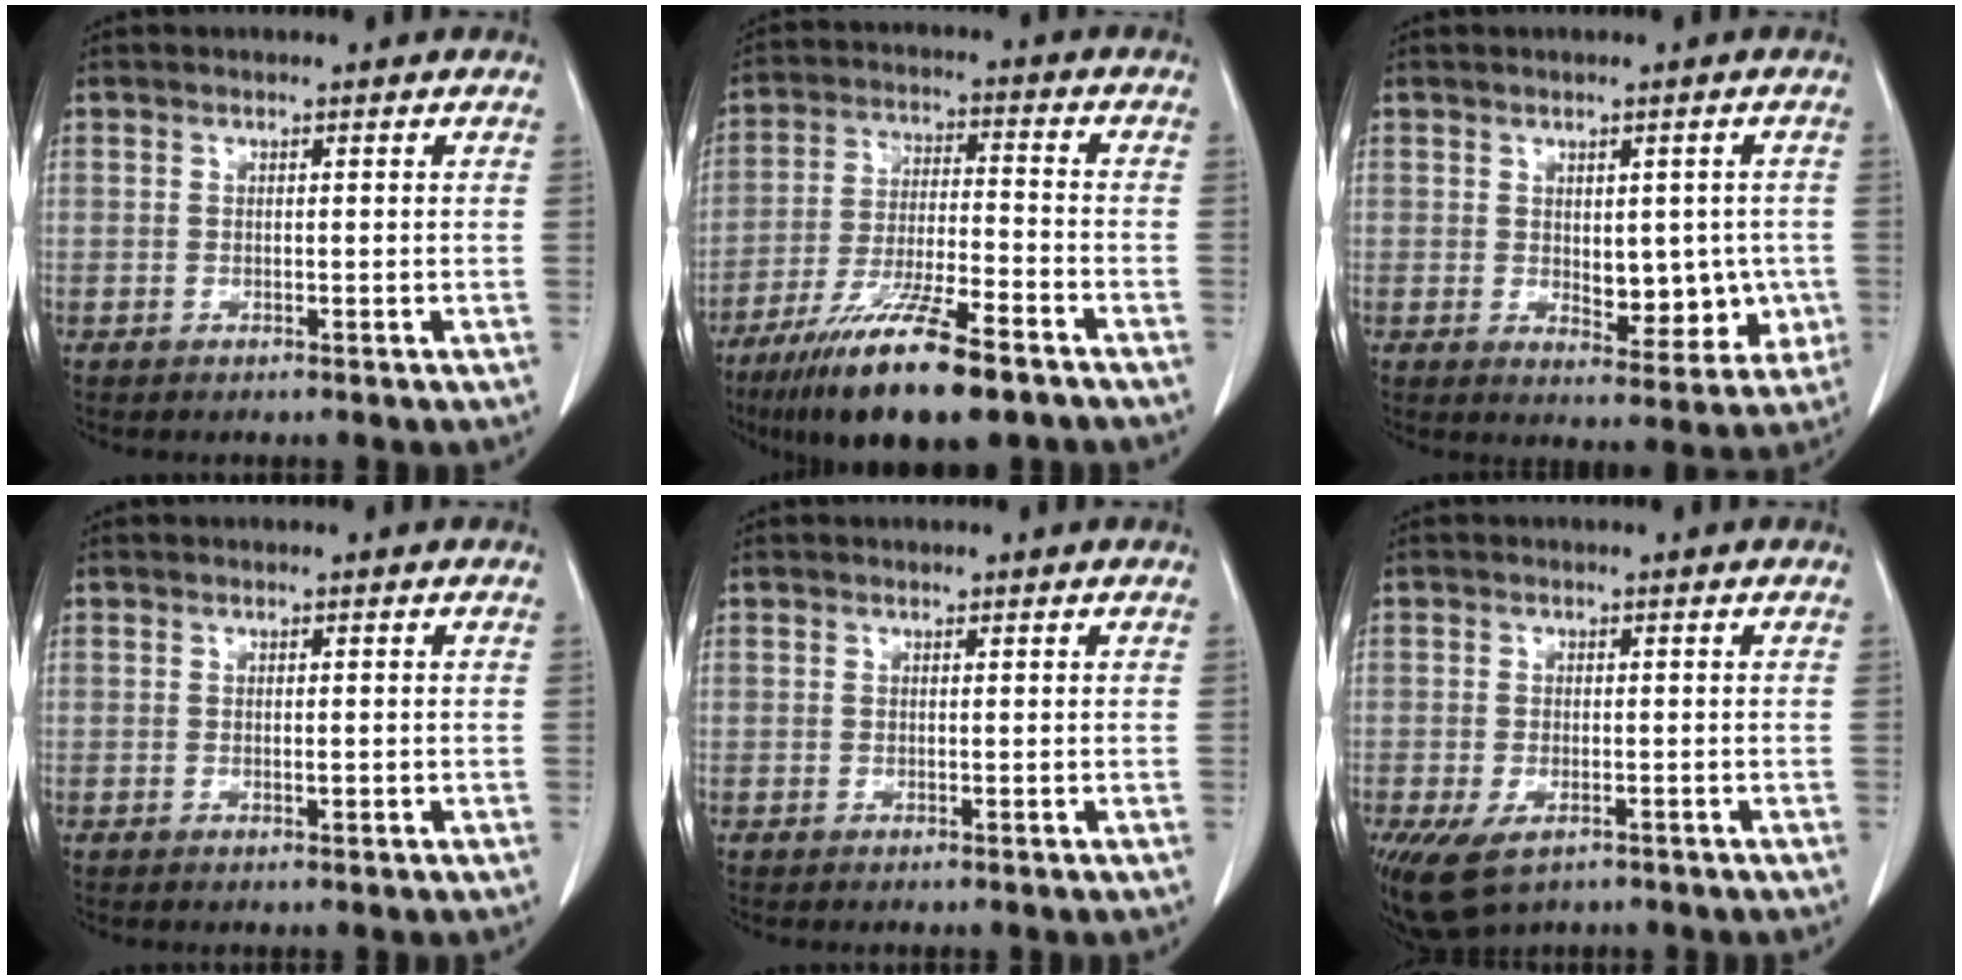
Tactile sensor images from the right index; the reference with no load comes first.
{"total": 15.4, "force": [-10.4, 2.2, 11.2], "torque": [-0.207, -0.037, -0.183]}
{"total": 7.6, "force": [-0.4, 4.2, 6.3], "torque": [-0.064, 0.004, 0.009]}
{"total": 0.8, "force": [-0.1, 0.2, 0.7], "torque": [-0.011, -0.001, 0.001]}
{"total": 0.0}
{"total": 6.5, "force": [-3.8, 3.4, 4.1], "torque": [-0.078, -0.011, -0.058]}